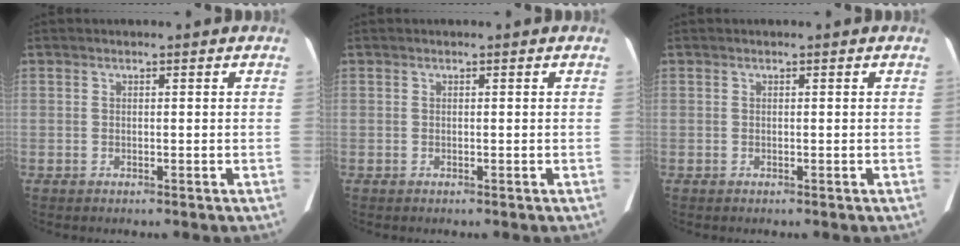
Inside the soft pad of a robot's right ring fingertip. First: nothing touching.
{"total": 0.0}
{"total": 0.0}